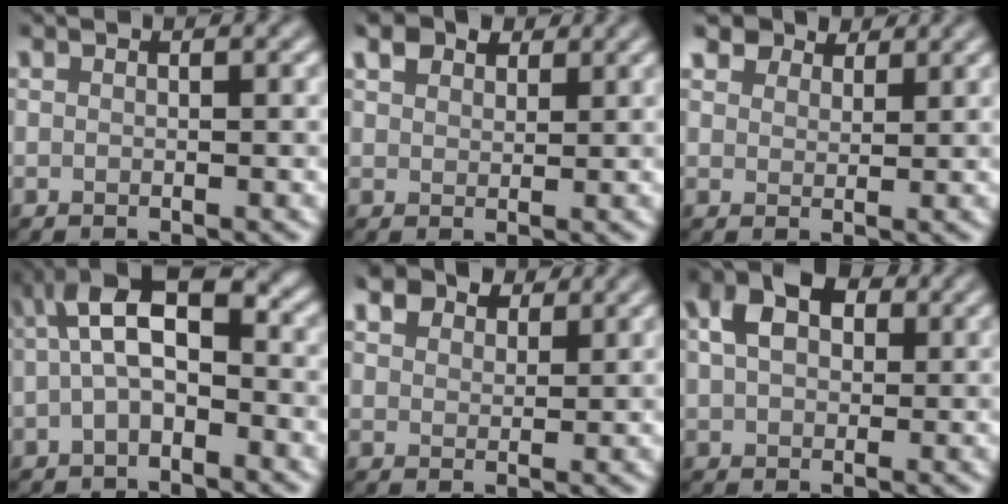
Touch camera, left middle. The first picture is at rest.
{"total": 2.7, "force": [1.9, 1.7, 1.1], "torque": [-0.026, 0.008, 0.034]}
{"total": 4.1, "force": [3.5, 1.8, 1.1], "torque": [-0.032, -0.009, 0.069]}
{"total": 5.1, "force": [-0.6, 2.3, 4.6], "torque": [-0.087, 0.022, -0.023]}
{"total": 4.9, "force": [3.9, 2.3, 1.8], "torque": [-0.045, 0.002, 0.065]}
{"total": 5.0, "force": [1.7, 3.5, 3.2], "torque": [-0.066, 0.013, 0.019]}